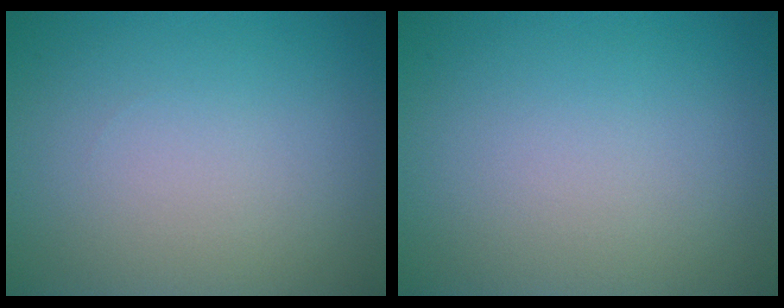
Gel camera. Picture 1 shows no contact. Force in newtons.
{"total": 0.0}